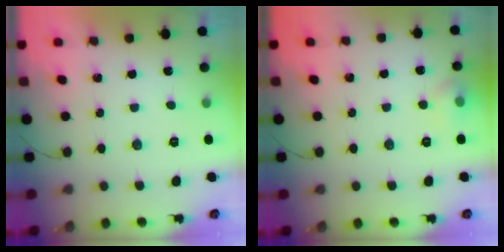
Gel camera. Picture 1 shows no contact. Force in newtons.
{"total": 5.8, "press": 5.6, "slide": 1.7}